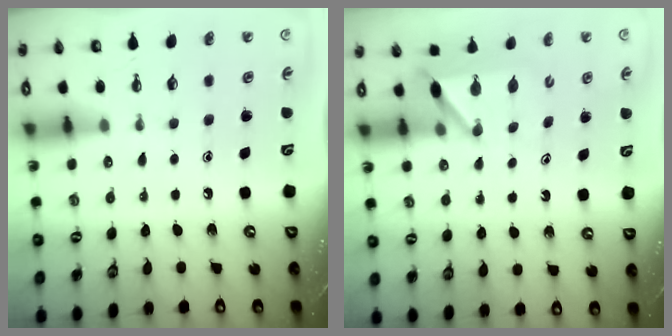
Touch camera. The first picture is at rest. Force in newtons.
{"total": 6.1, "press": 6.1, "slide": 0.7}